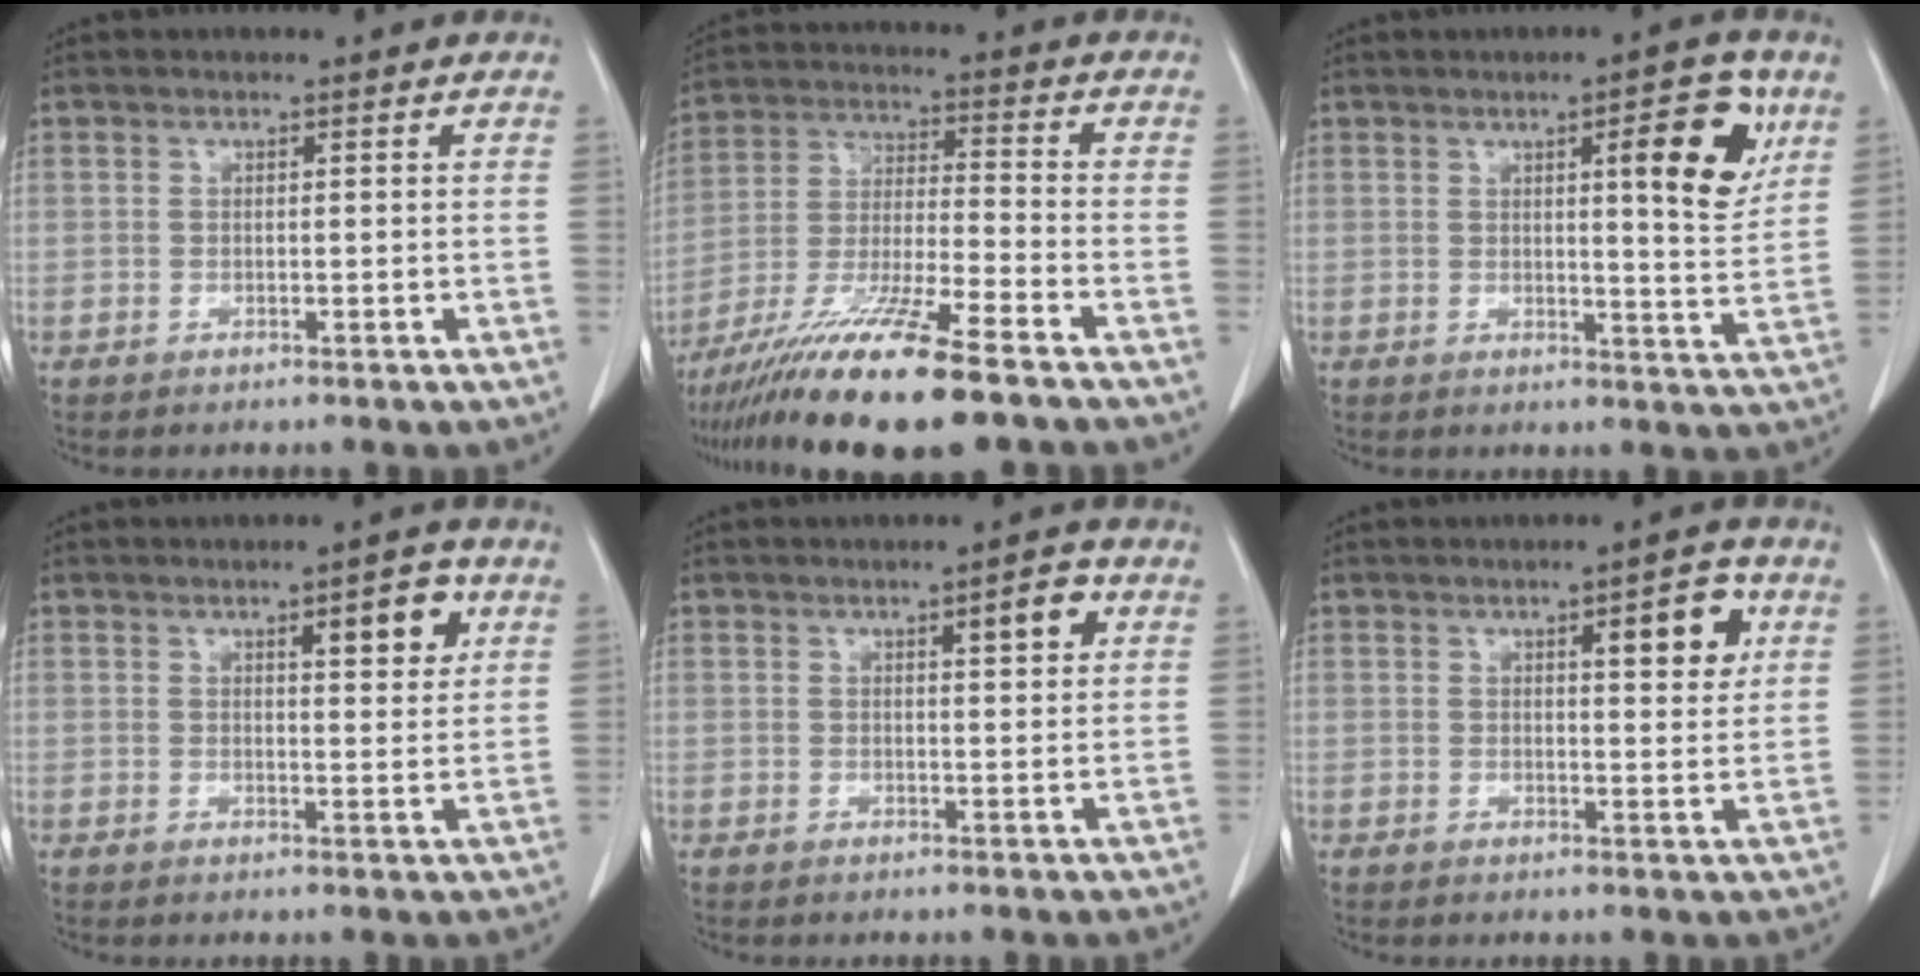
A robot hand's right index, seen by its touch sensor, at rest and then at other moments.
{"total": 15.6, "force": [-11.2, 0.2, 10.8], "torque": [-0.217, -0.039, -0.204]}
{"total": 8.9, "force": [3.7, 1.3, 8.0], "torque": [-0.099, -0.005, 0.043]}
{"total": 5.6, "force": [2.6, 1.3, 4.8], "torque": [-0.064, -0.002, 0.035]}
{"total": 4.1, "force": [1.8, 0.8, 3.6], "torque": [-0.051, 0.000, 0.025]}
{"total": 6.2, "force": [2.5, 1.4, 5.5], "torque": [-0.071, 0.000, 0.031]}